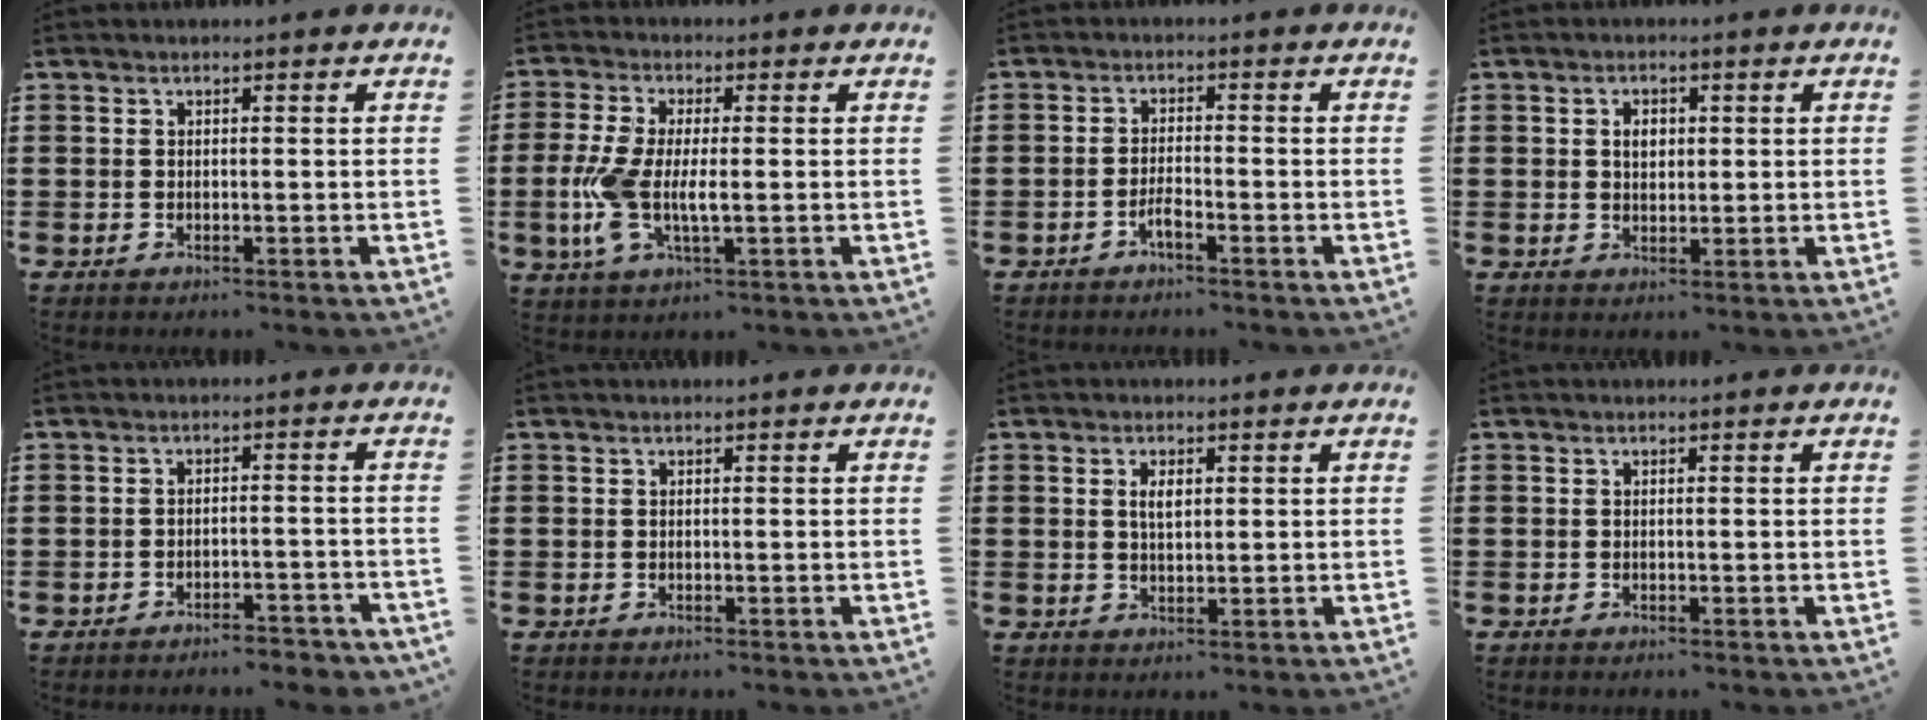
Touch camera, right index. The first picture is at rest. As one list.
[{"total": 7.2, "force": [-1.1, 2.9, 6.5], "torque": [-0.163, -0.013, -0.028]}, {"total": 2.1, "force": [-1.5, 0.3, 1.5], "torque": [-0.035, -0.002, -0.029]}, {"total": 2.4, "force": [0.4, 1.6, 1.7], "torque": [-0.038, 0.010, 0.007]}, {"total": 3.0, "force": [-2.9, 0.0, 0.5], "torque": [-0.013, -0.001, -0.061]}, {"total": 0.0}, {"total": 2.4, "force": [0.6, 1.0, 2.1], "torque": [-0.044, 0.006, 0.008]}, {"total": 0.0}]